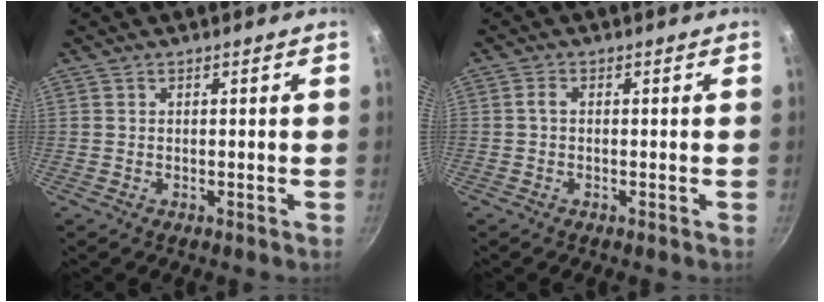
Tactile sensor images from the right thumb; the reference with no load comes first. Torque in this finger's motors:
{"motor_torque": [1.78, 1.84, 1.06, -0.46, 0.44]}